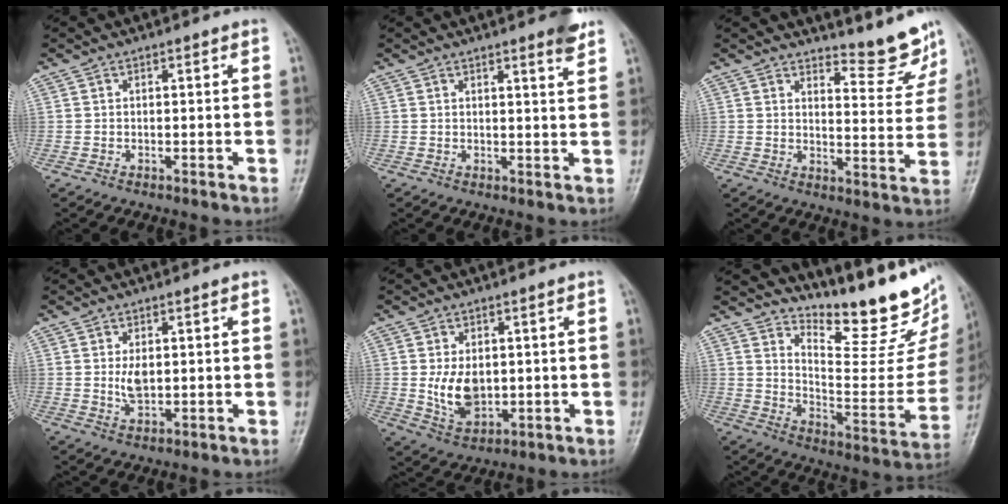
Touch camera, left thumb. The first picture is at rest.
{"total": 3.7, "force": [2.7, 0.3, 2.5], "torque": [-0.026, -0.017, 0.033]}
{"total": 8.4, "force": [8.0, 1.6, 2.1], "torque": [-0.007, -0.081, 0.104]}
{"total": 3.6, "force": [0.7, 1.9, 2.9], "torque": [-0.046, -0.010, 0.018]}
{"total": 7.1, "force": [0.5, 4.7, 5.3], "torque": [-0.081, -0.014, 0.024]}
{"total": 20.1, "force": [16.4, 5.2, 10.3], "torque": [-0.105, -0.136, 0.238]}